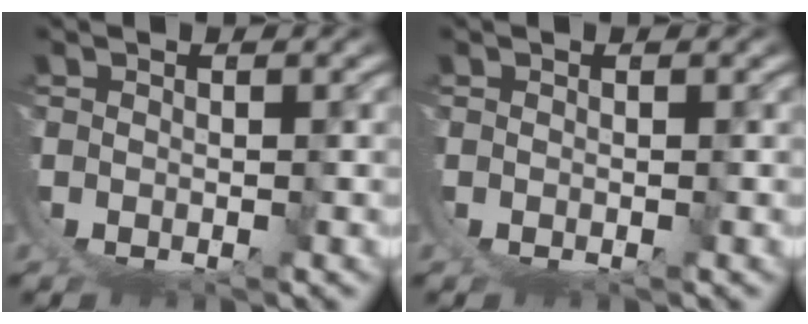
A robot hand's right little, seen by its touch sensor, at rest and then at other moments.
{"total": 0.0}